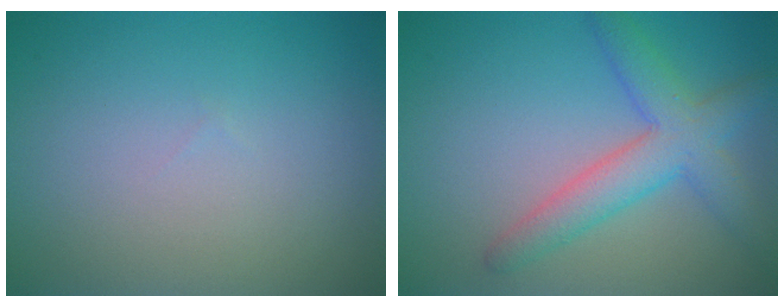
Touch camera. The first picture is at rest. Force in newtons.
{"total": 4.9, "press": 4.9, "slide": 0.2}